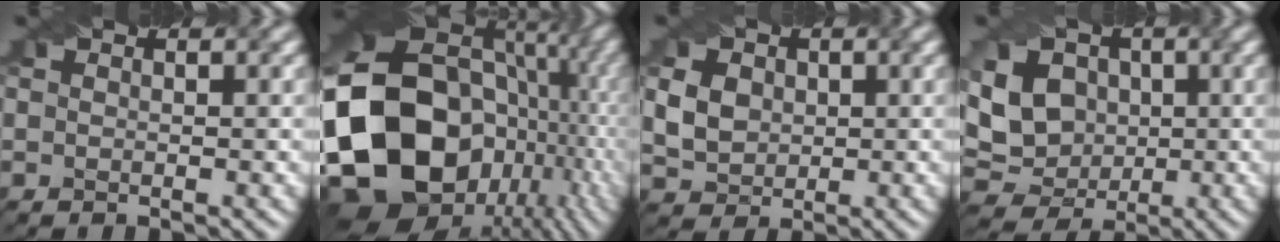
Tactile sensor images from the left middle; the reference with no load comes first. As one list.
[{"total": 20.2, "force": [-1.7, 16.3, 11.8], "torque": [-0.253, -0.016, 0.015]}, {"total": 5.6, "force": [1.3, 4.5, 3.0], "torque": [-0.085, 0.017, 0.020]}, {"total": 10.2, "force": [1.8, 8.3, 5.7], "torque": [-0.100, 0.027, 0.009]}]